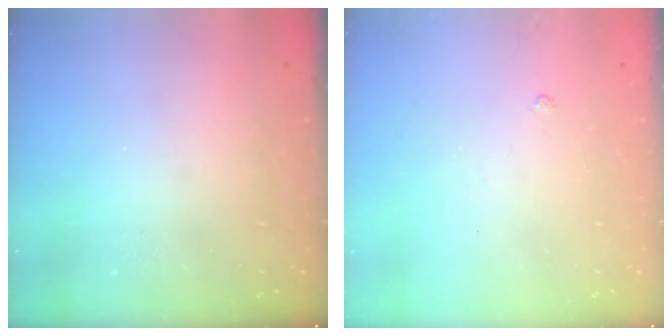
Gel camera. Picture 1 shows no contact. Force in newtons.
{"total": 2.9, "press": 2.8, "slide": 0.5}